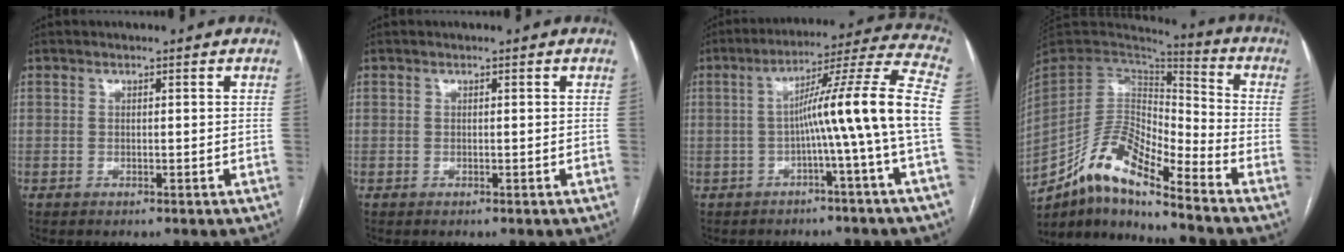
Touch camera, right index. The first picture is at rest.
{"total": 0.0}
{"total": 11.7, "force": [-2.5, -2.2, 11.2], "torque": [-0.160, 0.030, -0.039]}
{"total": 14.3, "force": [-10.4, 3.1, 9.4], "torque": [-0.176, 0.019, -0.191]}